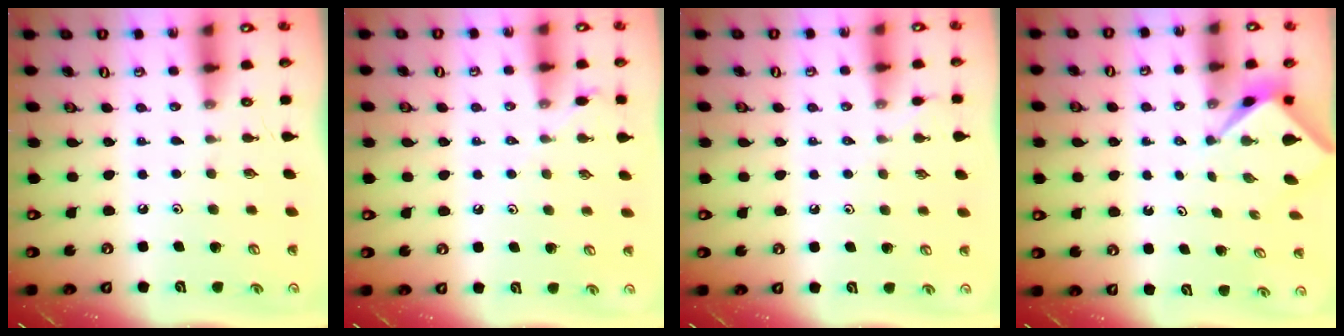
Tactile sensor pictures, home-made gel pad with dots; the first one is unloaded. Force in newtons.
{"total": 4.2, "press": 4.2, "slide": 0.6}
{"total": 2.9, "press": 2.9, "slide": 0.5}
{"total": 1.7, "press": 1.7, "slide": 0.2}